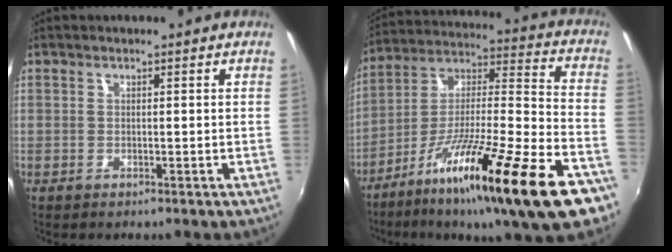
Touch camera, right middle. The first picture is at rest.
{"total": 28.5, "force": [-16.6, 3.8, 22.8], "torque": [-0.341, -0.041, -0.268]}